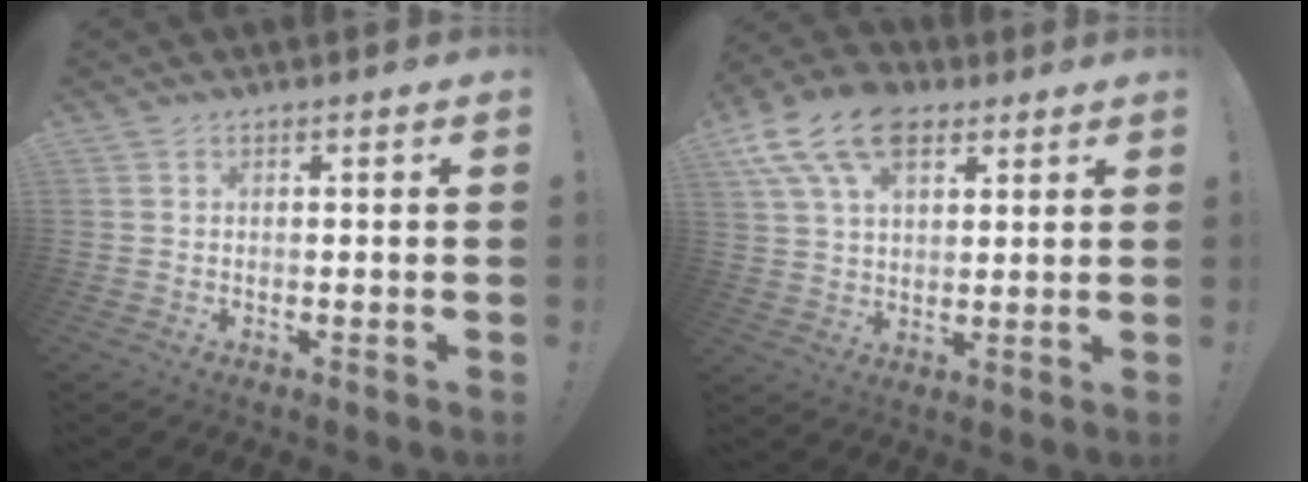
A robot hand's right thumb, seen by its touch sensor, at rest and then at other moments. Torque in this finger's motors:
{"motor_torque": [0.27, 0.30, 0.53, 0.15, 0.34]}